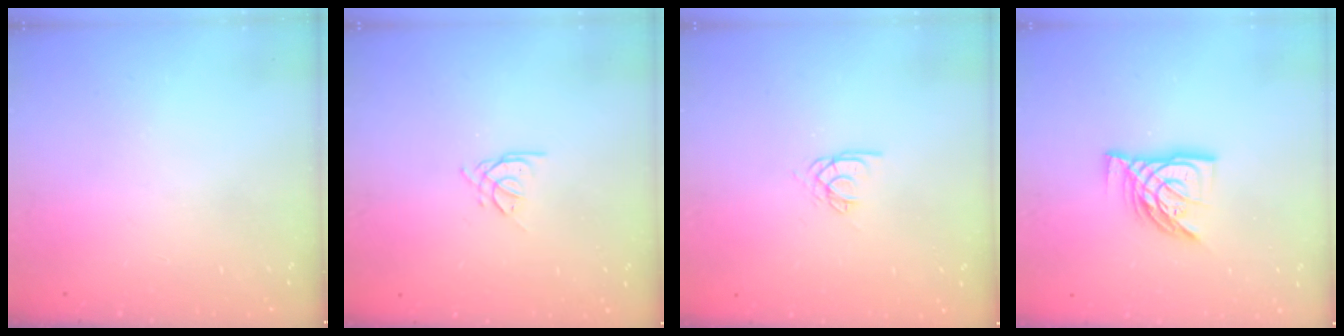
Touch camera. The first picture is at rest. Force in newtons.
{"total": 1.9, "press": 1.9, "slide": 0.4}
{"total": 3.4, "press": 3.4, "slide": 0.2}
{"total": 11.0, "press": 11.0, "slide": 1.0}